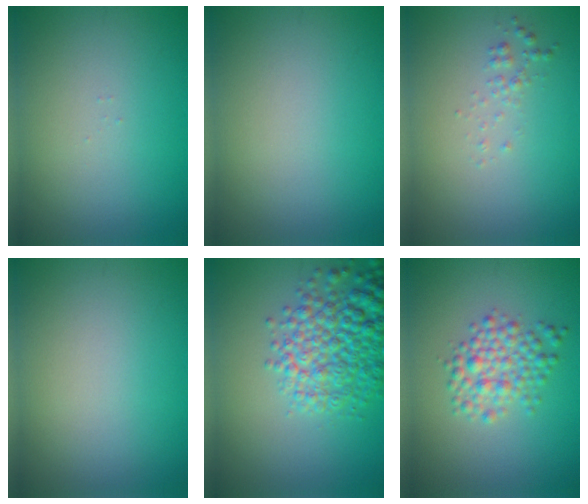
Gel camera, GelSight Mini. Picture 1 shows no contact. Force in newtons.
{"total": 0.0}
{"total": 0.9, "press": 0.9, "slide": 0.0}
{"total": 0.0}
{"total": 6.4, "press": 6.4, "slide": 0.3}
{"total": 3.3, "press": 3.3, "slide": 0.1}